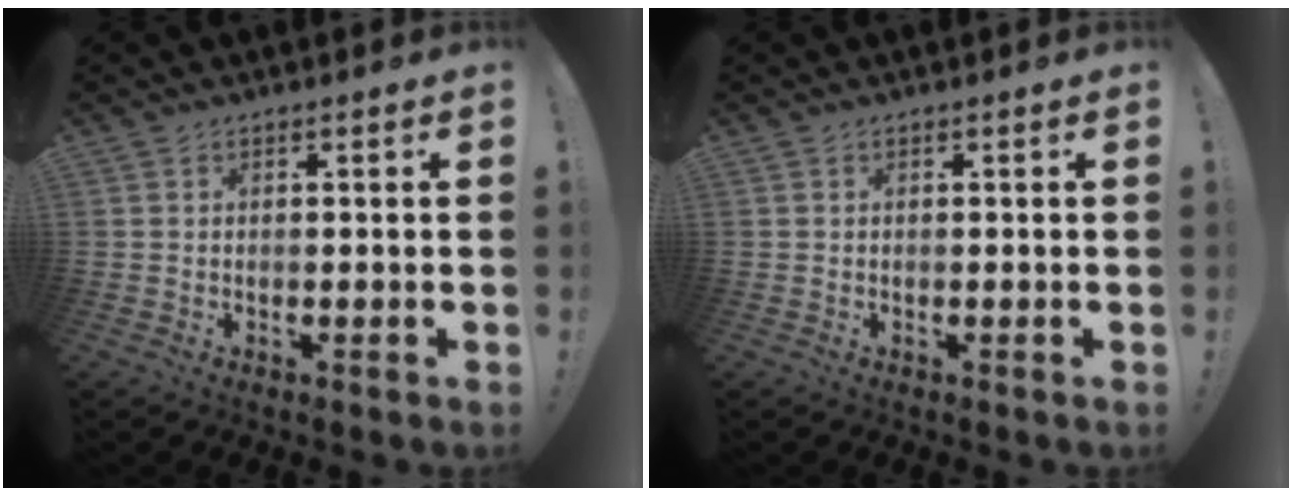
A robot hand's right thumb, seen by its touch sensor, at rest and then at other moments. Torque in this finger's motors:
{"motor_torque": [-0.01, -0.01, -0.02, 0.03, 0.01]}